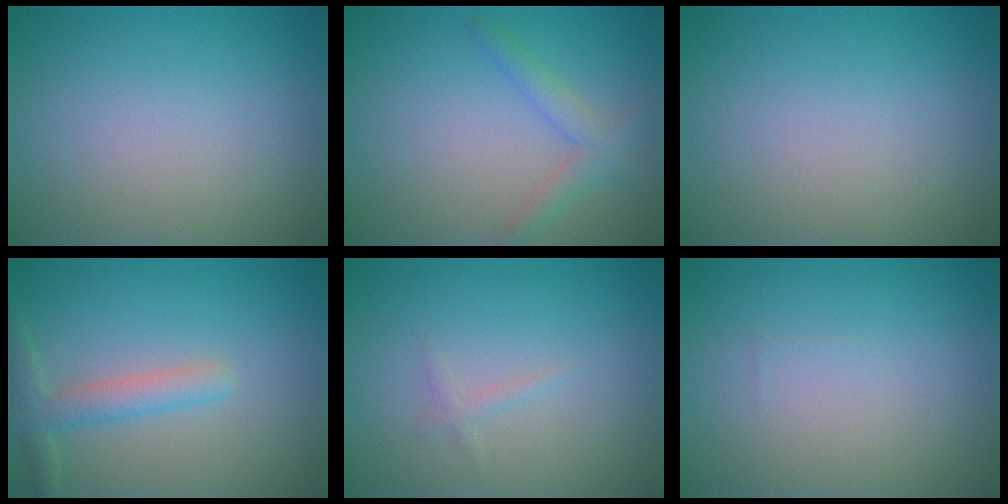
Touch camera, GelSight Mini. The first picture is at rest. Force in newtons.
{"total": 2.1, "press": 2.1, "slide": 0.1}
{"total": 0.0}
{"total": 2.5, "press": 2.5, "slide": 0.0}
{"total": 0.7, "press": 0.7, "slide": 0.0}
{"total": 0.0}